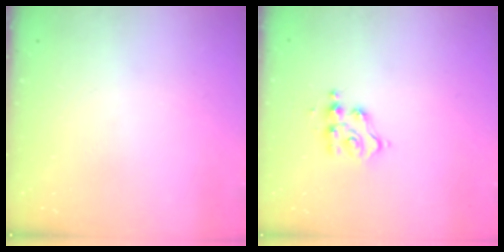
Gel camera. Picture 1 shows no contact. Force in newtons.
{"total": 6.6, "press": 6.6, "slide": 0.3}